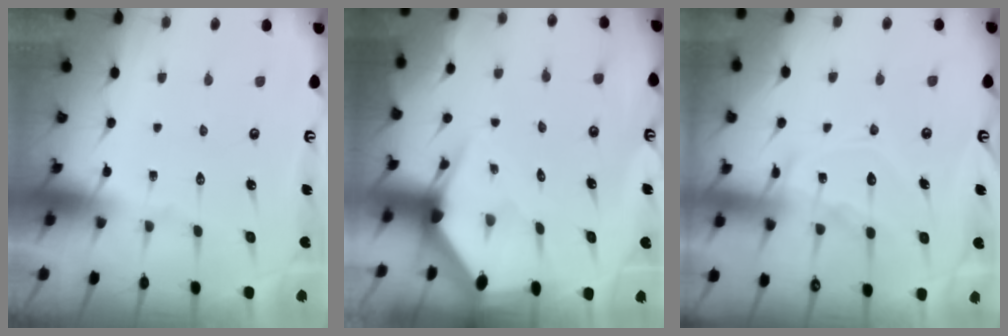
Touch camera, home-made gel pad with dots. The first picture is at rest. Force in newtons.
{"total": 3.6, "press": 3.6, "slide": 0.3}
{"total": 13.7, "press": 13.6, "slide": 1.1}